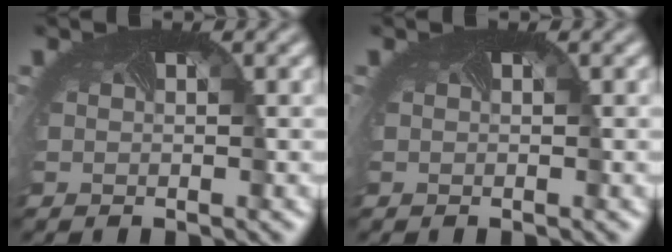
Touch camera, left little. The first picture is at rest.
{"total": 0.0}